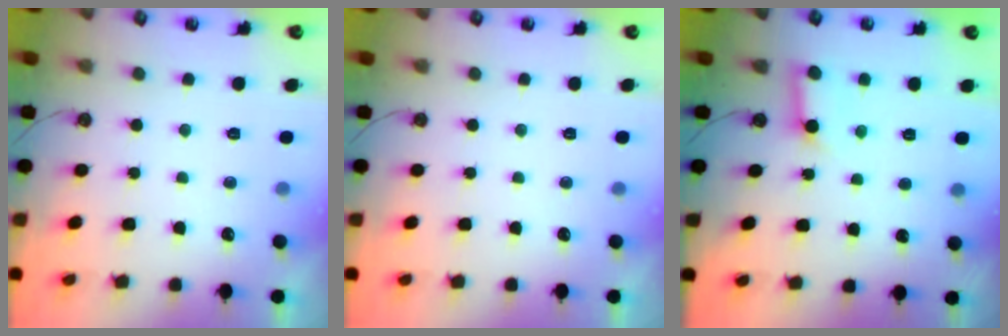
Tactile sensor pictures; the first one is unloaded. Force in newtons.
{"total": 0.0}
{"total": 6.8, "press": 6.8, "slide": 0.7}